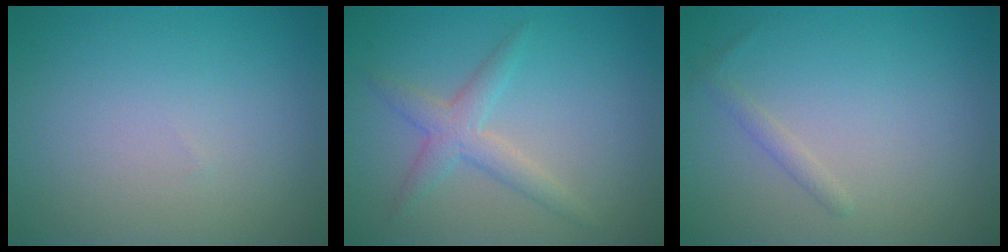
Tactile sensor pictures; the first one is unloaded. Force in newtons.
{"total": 1.7, "press": 1.7, "slide": 0.2}
{"total": 0.9, "press": 0.9, "slide": 0.1}